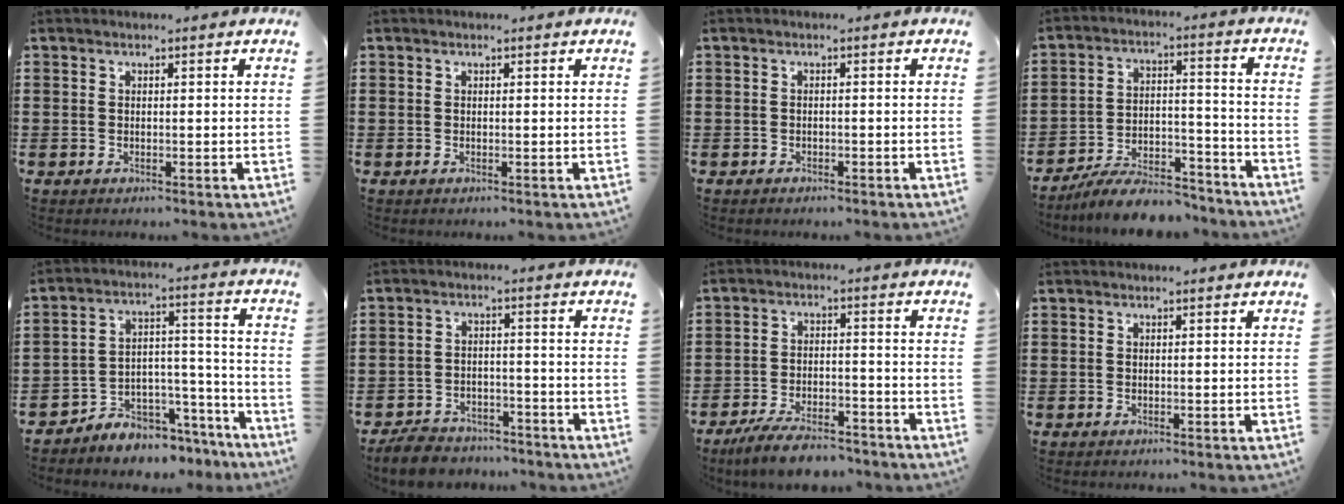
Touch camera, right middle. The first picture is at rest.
{"total": 0.0}
{"total": 0.6, "force": [-0.6, 0.2, 0.0], "torque": [-0.003, 0.000, -0.013]}
{"total": 8.5, "force": [-7.9, 1.5, 2.8], "torque": [-0.044, 0.022, -0.148]}
{"total": 5.3, "force": [-5.0, 1.7, 0.0], "torque": [-0.006, 0.012, -0.102]}
{"total": 4.7, "force": [-4.6, 1.0, 0.5], "torque": [-0.024, 0.006, -0.098]}
{"total": 6.9, "force": [-6.3, 1.3, 2.6], "torque": [-0.055, 0.007, -0.121]}
{"total": 0.0}